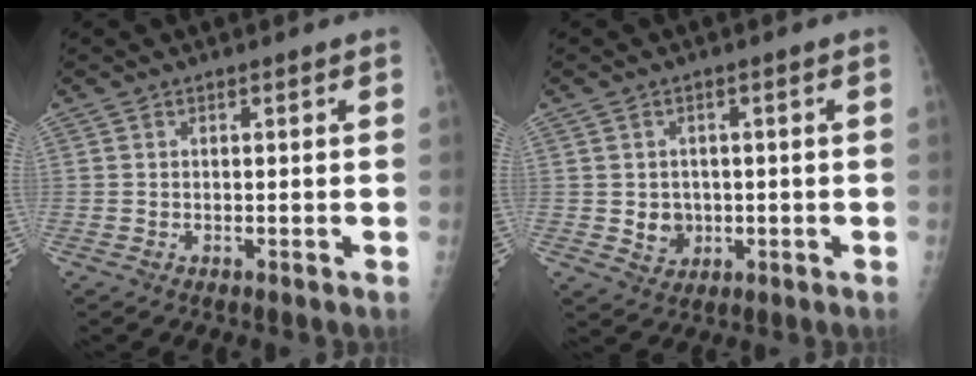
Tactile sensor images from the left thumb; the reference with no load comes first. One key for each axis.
{"total": 4.0, "fx": -0.3, "fy": 3.6, "fz": 1.7, "tx": -0.007, "ty": 0.001, "tz": 0.006}